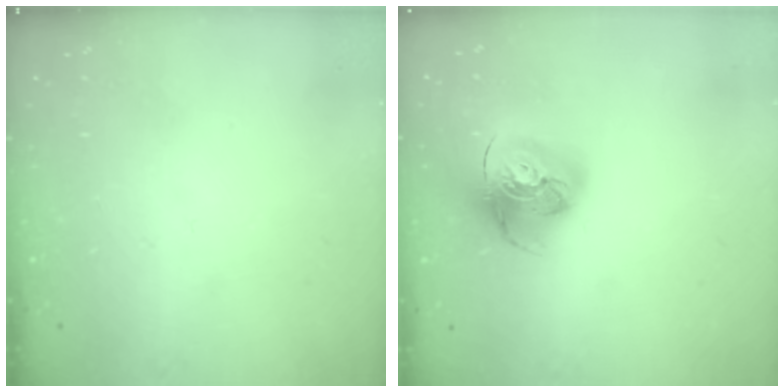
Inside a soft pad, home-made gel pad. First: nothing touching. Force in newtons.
{"total": 14.9, "press": 14.8, "slide": 1.7}